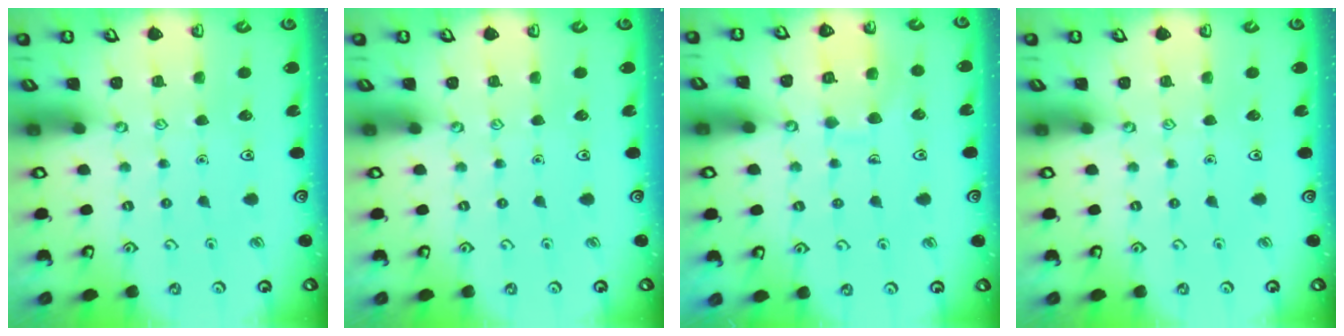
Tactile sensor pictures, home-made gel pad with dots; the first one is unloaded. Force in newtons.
{"total": 0.0}
{"total": 9.1, "press": 9.1, "slide": 0.7}
{"total": 0.0}